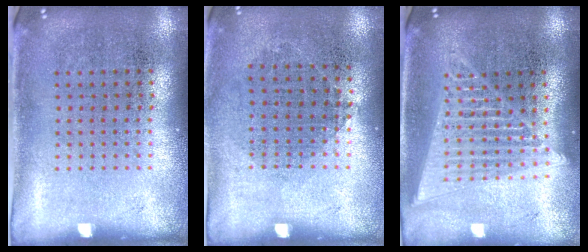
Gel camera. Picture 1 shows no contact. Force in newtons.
{"total": 0.9, "press": 0.8, "slide": 0.5}
{"total": 1.8, "press": 1.6, "slide": 0.9}